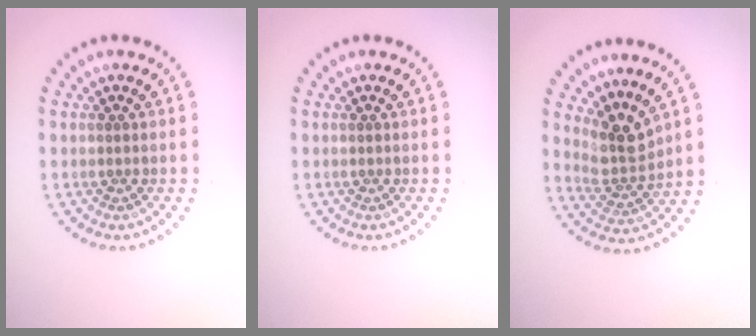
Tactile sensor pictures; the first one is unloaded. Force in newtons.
{"total": 0.0}
{"total": 3.2, "press": 2.2, "slide": 2.3}